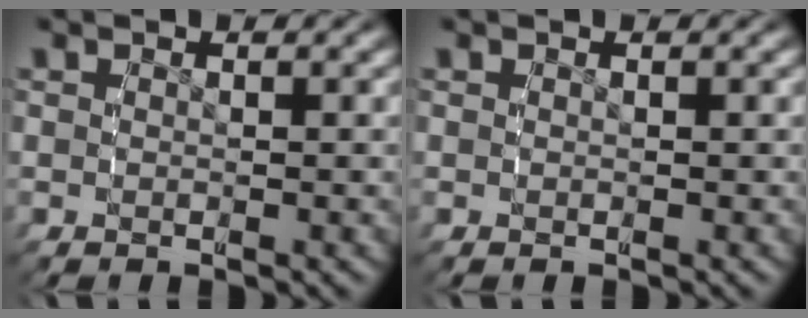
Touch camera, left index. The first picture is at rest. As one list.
[{"total": 0.0}]